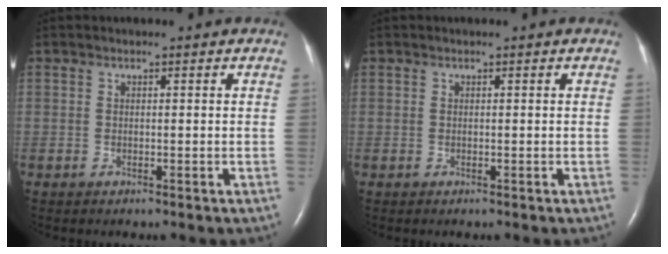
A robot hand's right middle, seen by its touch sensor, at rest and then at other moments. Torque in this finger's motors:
{"motor_torque": [0.07, -0.13, 0.00, 0.01]}